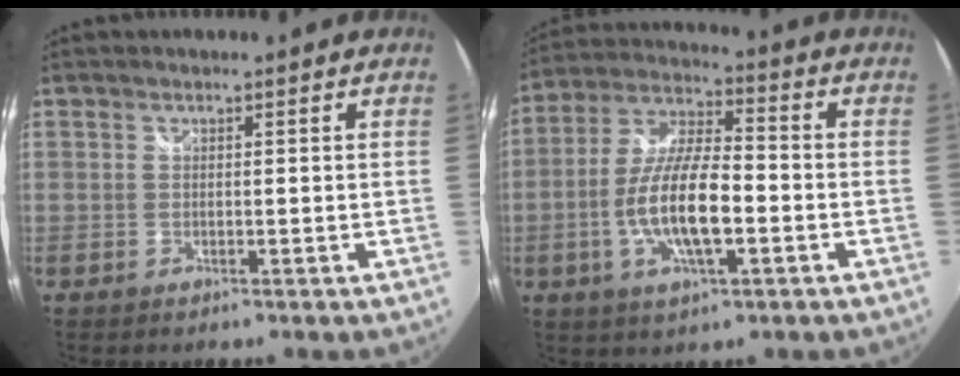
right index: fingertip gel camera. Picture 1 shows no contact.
{"total": 13.6, "force": [-3.6, 4.4, 12.4], "torque": [-0.251, -0.002, -0.066]}